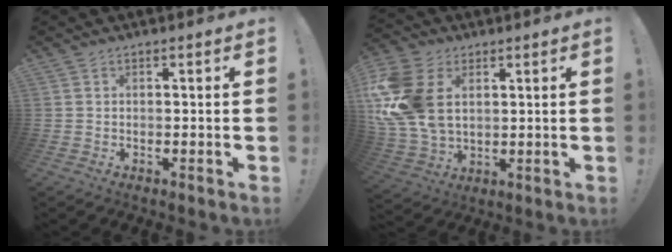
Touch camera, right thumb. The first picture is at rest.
{"total": 20.2, "force": [4.0, 14.3, 13.7], "torque": [-0.287, -0.011, 0.080]}